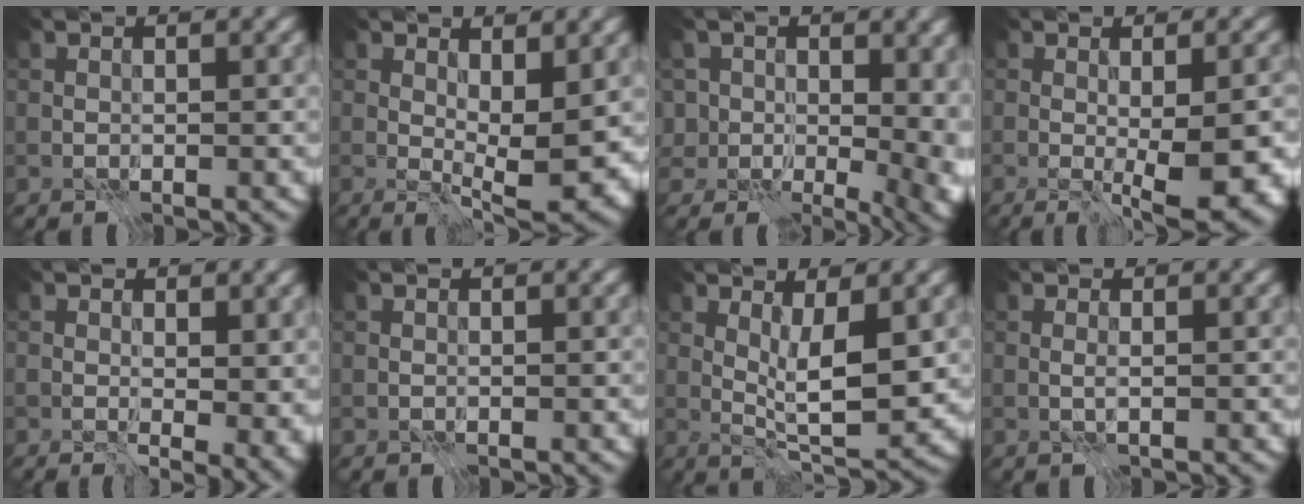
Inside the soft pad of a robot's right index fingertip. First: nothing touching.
{"total": 6.6, "force": [1.4, 2.1, 6.1], "torque": [-0.096, -0.011, 0.027]}
{"total": 8.8, "force": [0.7, 6.8, 5.6], "torque": [-0.078, -0.019, 0.019]}
{"total": 6.8, "force": [-1.9, 1.2, 6.4], "torque": [-0.093, -0.017, -0.023]}
{"total": 4.8, "force": [0.4, 2.3, 4.2], "torque": [-0.053, -0.012, 0.013]}
{"total": 0.0}
{"total": 5.2, "force": [0.9, 1.2, 5.0], "torque": [-0.083, -0.014, 0.018]}
{"total": 0.6, "force": [-0.2, -0.3, 0.5], "torque": [-0.012, -0.002, -0.006]}